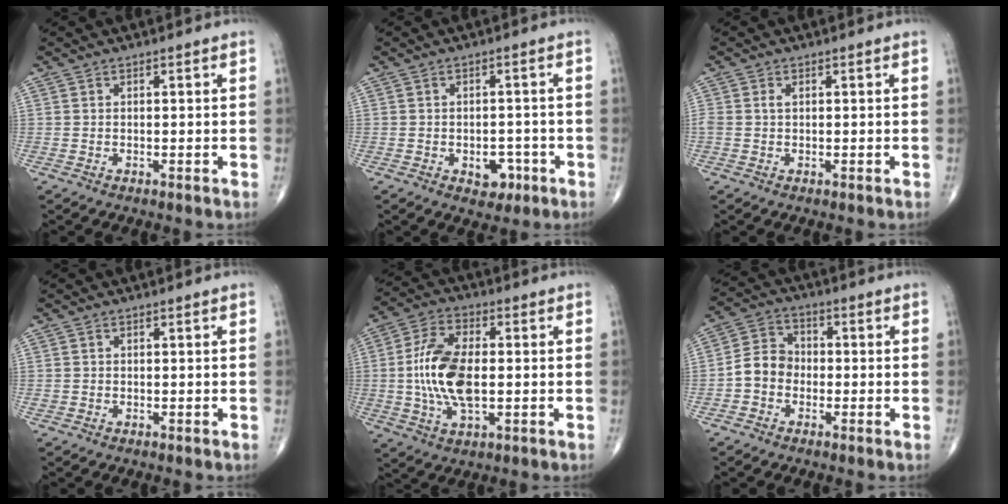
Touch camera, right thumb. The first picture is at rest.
{"total": 4.5, "force": [-1.8, 3.1, 2.7], "torque": [-0.012, 0.012, -0.020]}
{"total": 1.3, "force": [0.3, 0.8, 0.9], "torque": [-0.023, 0.006, 0.008]}
{"total": 0.5, "force": [0.0, 0.5, 0.1], "torque": [0.002, 0.002, -0.001]}
{"total": 13.5, "force": [-0.4, 6.7, 11.7], "torque": [-0.236, 0.007, -0.009]}
{"total": 6.5, "force": [-1.6, 5.4, 3.3], "torque": [-0.042, 0.027, -0.044]}